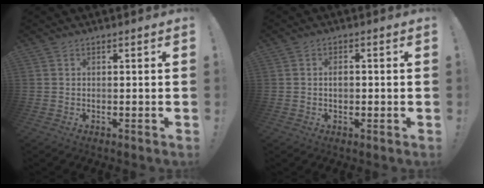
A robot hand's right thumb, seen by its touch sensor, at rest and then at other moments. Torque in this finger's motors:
{"motor_torque": [0.05, -0.07, -0.20, 0.38, 0.07]}